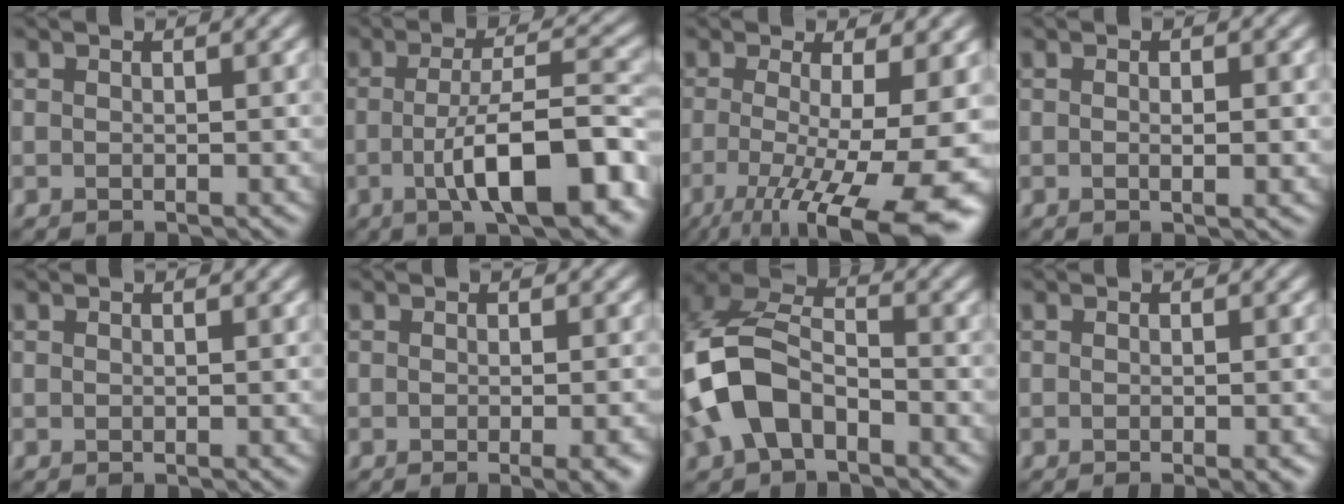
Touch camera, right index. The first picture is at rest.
{"total": 10.0, "force": [-3.0, 2.7, 9.1], "torque": [-0.136, 0.003, -0.051]}
{"total": 13.9, "force": [-4.4, 4.1, 12.6], "torque": [-0.171, -0.023, -0.060]}
{"total": 1.5, "force": [0.0, 0.3, 1.4], "torque": [-0.023, -0.003, -0.001]}
{"total": 0.0}
{"total": 4.4, "force": [-1.4, 1.5, 3.9], "torque": [-0.025, -0.002, -0.012]}
{"total": 7.4, "force": [-2.9, 4.6, 5.0], "torque": [-0.107, 0.012, -0.068]}
{"total": 2.1, "force": [-0.7, 0.6, 1.9], "torque": [-0.015, -0.005, -0.006]}